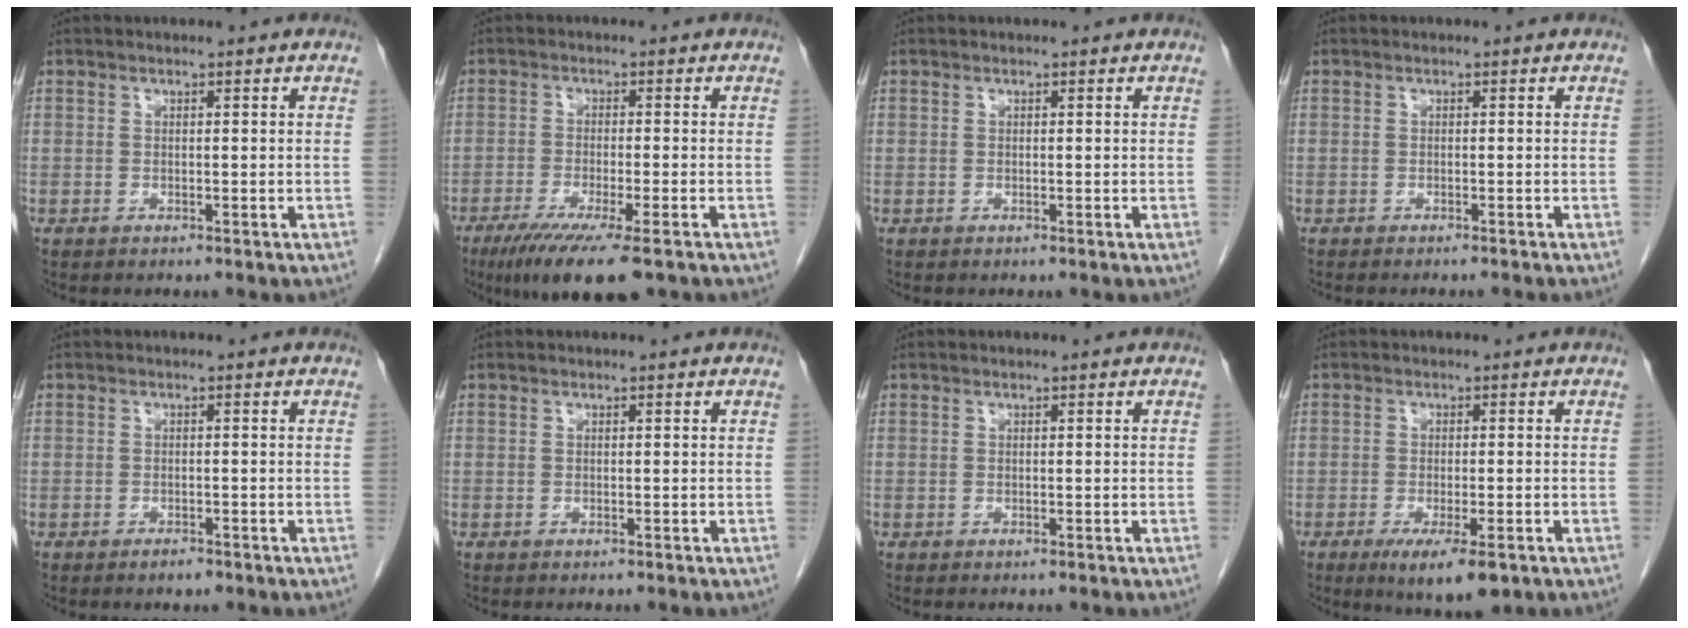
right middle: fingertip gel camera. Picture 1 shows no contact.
{"total": 10.3, "force": [-7.0, 1.0, 7.5], "torque": [-0.119, -0.025, -0.109]}
{"total": 0.0}
{"total": 3.9, "force": [-3.5, 0.0, 1.6], "torque": [-0.014, -0.002, -0.045]}
{"total": 1.2, "force": [-0.9, 0.4, 0.6], "torque": [-0.011, -0.001, -0.011]}
{"total": 0.0}
{"total": 0.0}
{"total": 6.9, "force": [-3.8, 1.5, 5.6], "torque": [-0.084, -0.016, -0.055]}